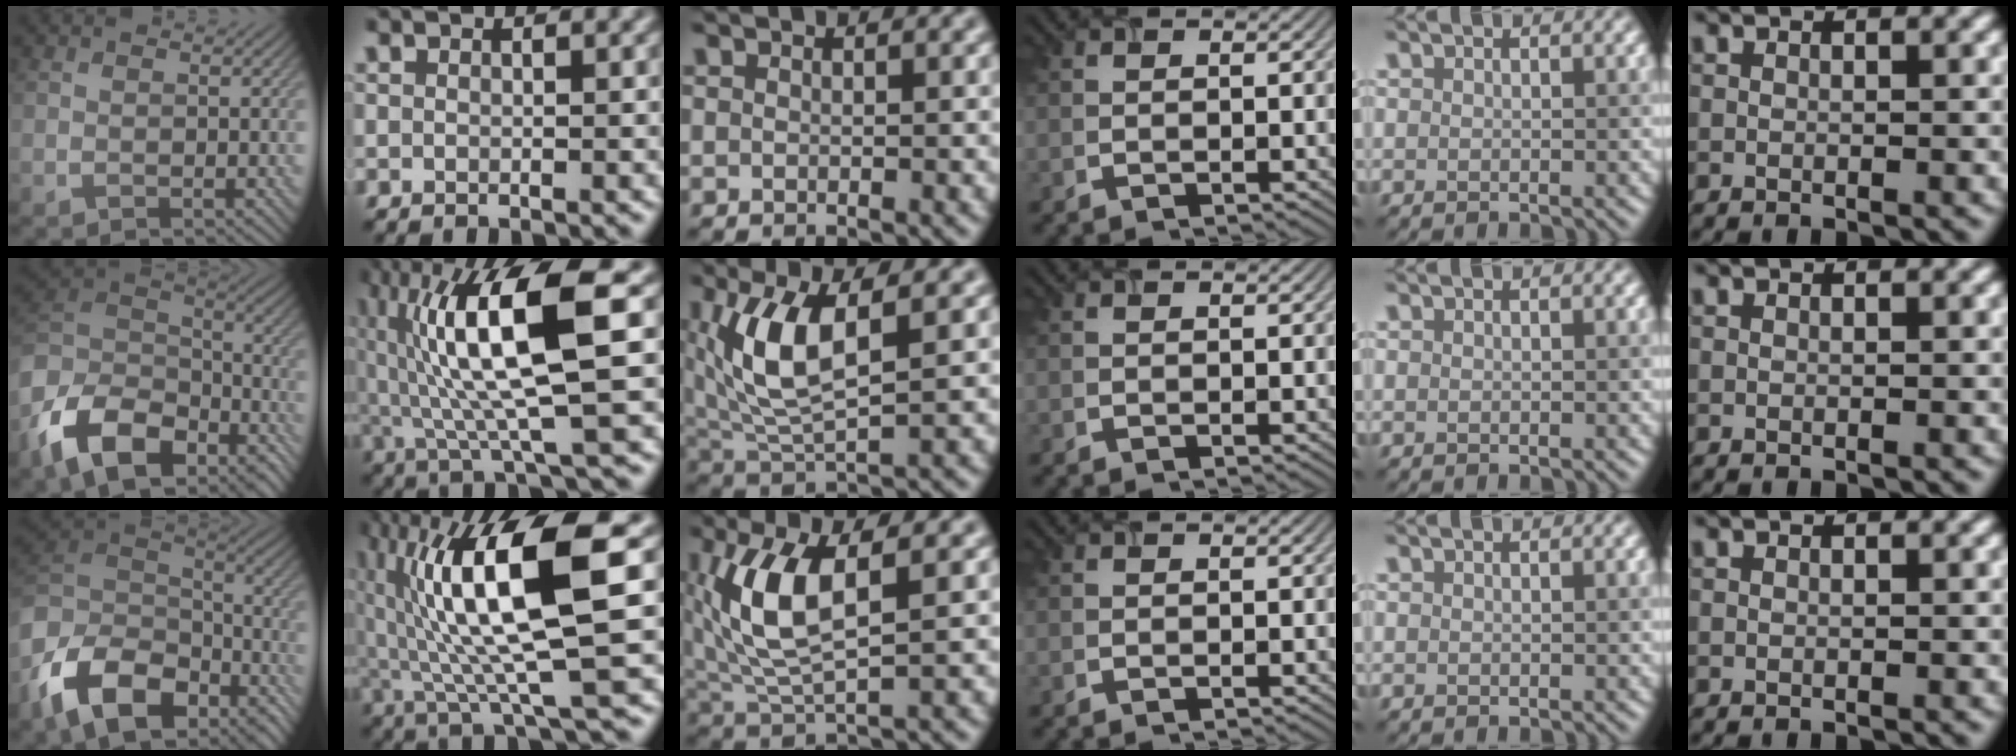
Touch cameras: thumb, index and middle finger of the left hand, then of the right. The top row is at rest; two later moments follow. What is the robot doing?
{"motion": "lift_and_place", "object": "timer"}